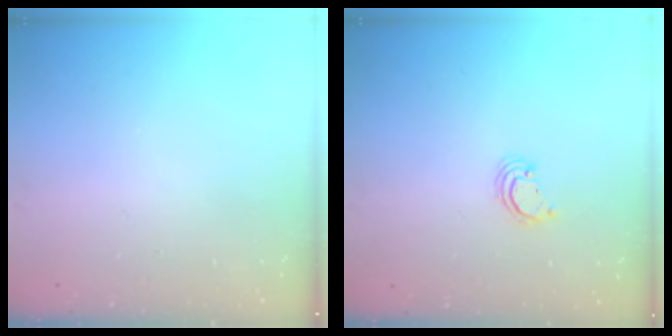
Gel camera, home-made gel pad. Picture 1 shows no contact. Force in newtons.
{"total": 2.2, "press": 2.2, "slide": 0.2}